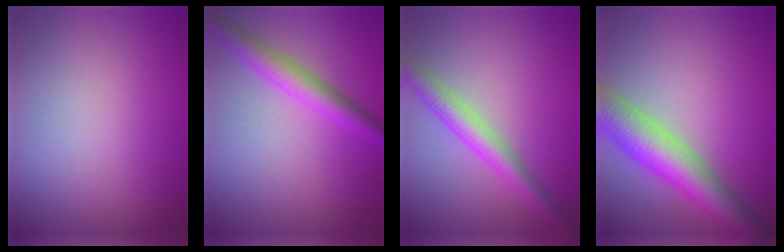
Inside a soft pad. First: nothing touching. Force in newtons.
{"total": 3.8, "press": 3.8, "slide": 0.1}
{"total": 4.0, "press": 4.0, "slide": 0.1}
{"total": 8.3, "press": 8.3, "slide": 0.3}